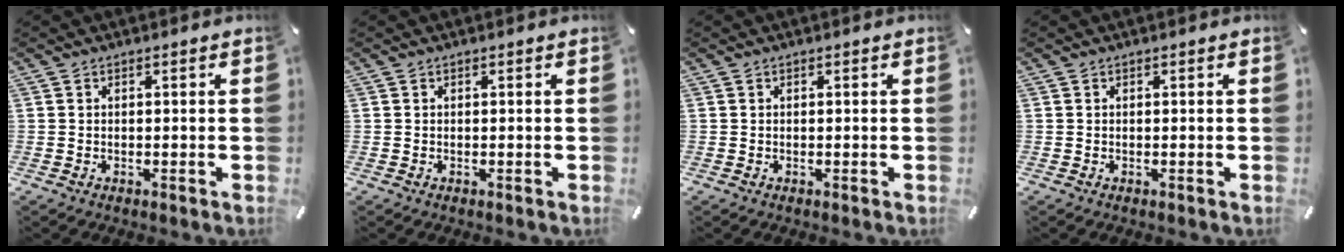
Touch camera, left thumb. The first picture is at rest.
{"total": 0.0}
{"total": 0.0}
{"total": 0.0}